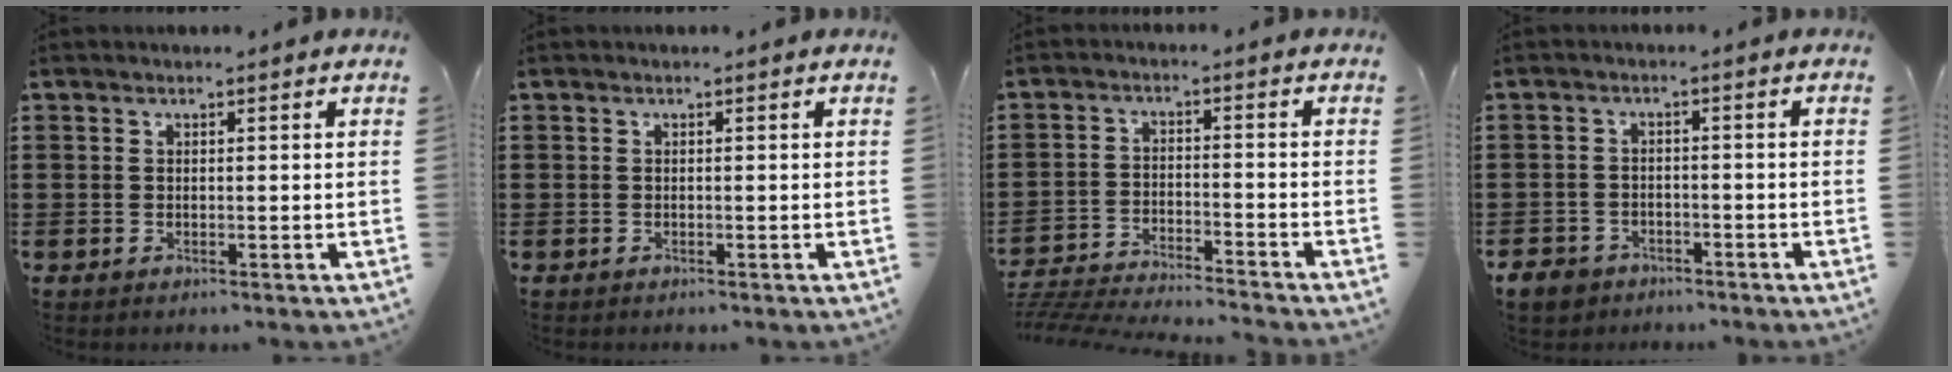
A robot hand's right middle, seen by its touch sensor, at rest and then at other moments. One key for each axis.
{"total": 0.0}
{"total": 4.8, "fx": -4.8, "fy": -0.2, "fz": 0.9, "tx": -0.031, "ty": -0.010, "tz": -0.101}
{"total": 3.1, "fx": -2.8, "fy": 1.1, "fz": 0.4, "tx": -0.021, "ty": -0.003, "tz": -0.061}